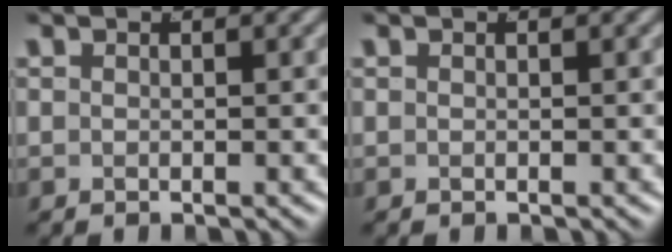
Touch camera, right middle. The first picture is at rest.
{"total": 0.0}